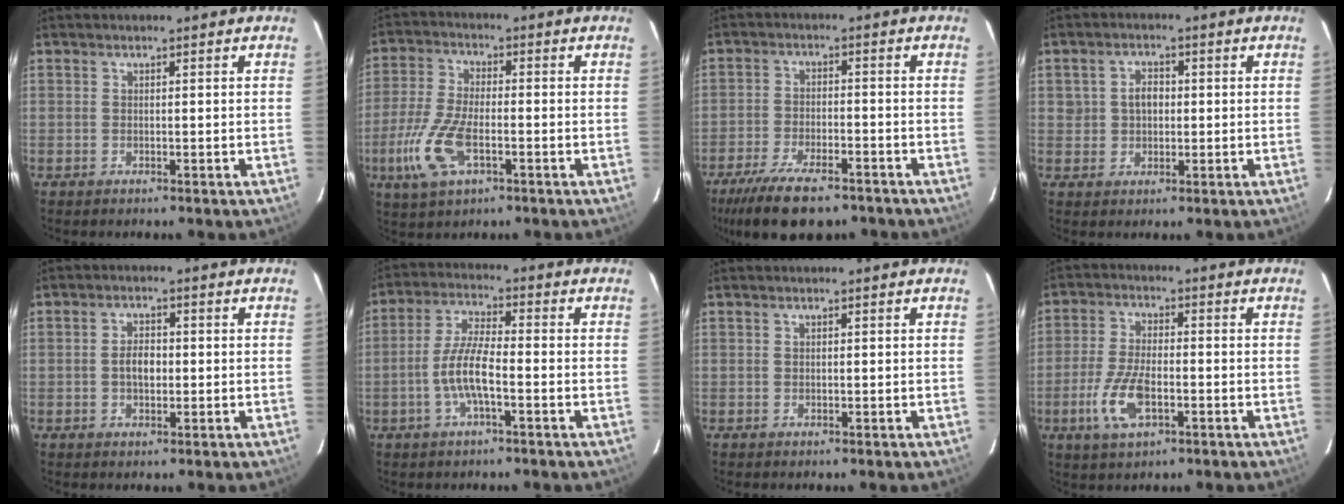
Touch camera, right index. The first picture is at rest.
{"total": 11.1, "force": [-4.1, 4.7, 9.2], "torque": [-0.213, -0.009, -0.079]}
{"total": 14.3, "force": [-10.8, 4.8, 8.2], "torque": [-0.179, -0.032, -0.179]}
{"total": 3.7, "force": [0.3, 3.1, 2.0], "torque": [-0.033, 0.013, 0.009]}
{"total": 3.5, "force": [-0.3, 2.0, 2.9], "torque": [-0.054, 0.006, -0.004]}
{"total": 7.7, "force": [-2.6, 1.6, 7.0], "torque": [-0.146, 0.006, -0.052]}
{"total": 0.0}
{"total": 9.1, "force": [-3.3, 3.8, 7.6], "torque": [-0.166, -0.007, -0.062]}